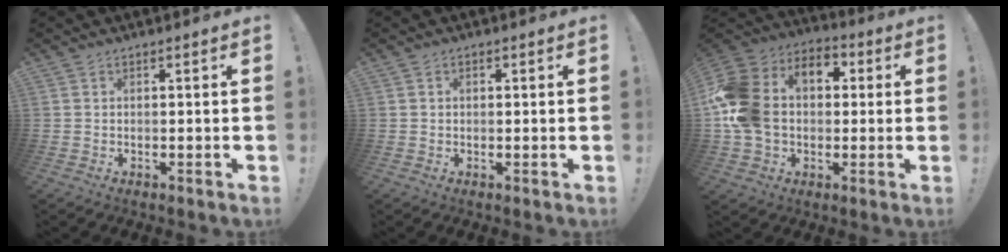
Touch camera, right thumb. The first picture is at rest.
{"total": 0.8, "force": [0.1, 0.7, 0.4], "torque": [-0.007, 0.003, 0.001]}
{"total": 18.2, "force": [1.5, 14.1, 11.4], "torque": [-0.227, 0.005, 0.034]}